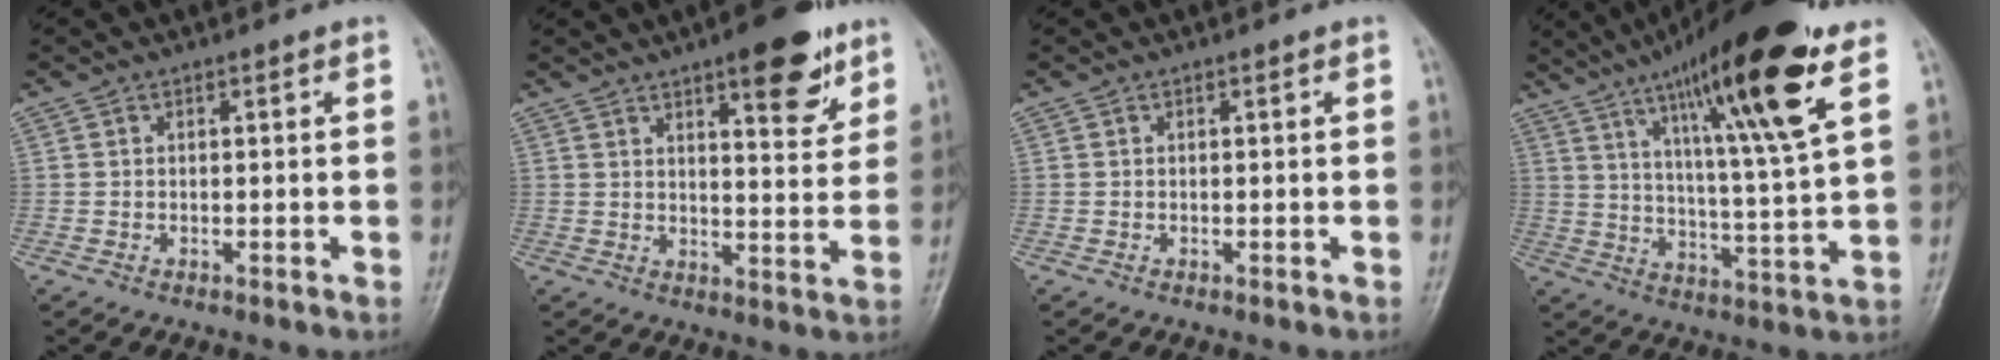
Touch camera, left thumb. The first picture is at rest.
{"total": 11.4, "force": [6.8, 3.8, 8.3], "torque": [-0.086, -0.035, 0.091]}
{"total": 0.0}
{"total": 21.5, "force": [12.0, 2.5, 17.6], "torque": [-0.273, -0.043, 0.192]}